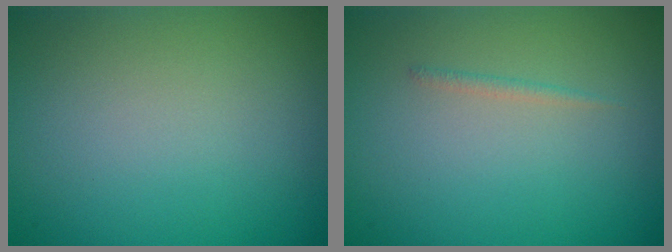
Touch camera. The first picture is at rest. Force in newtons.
{"total": 0.6, "press": 0.6, "slide": 0.1}